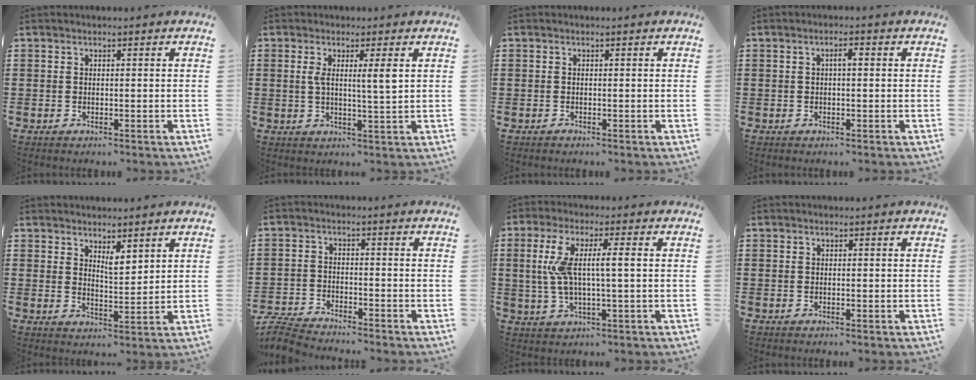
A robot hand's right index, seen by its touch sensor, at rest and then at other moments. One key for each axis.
{"total": 4.3, "fx": 1.1, "fy": 0.2, "fz": 4.2, "tx": -0.083, "ty": -0.003, "tz": 0.015}
{"total": 0.5, "fx": -0.5, "fy": 0.2, "fz": -0.1, "tx": 0.001, "ty": 0.002, "tz": -0.011}
{"total": 1.6, "fx": 0.1, "fy": 0.4, "fz": 1.5, "tx": -0.030, "ty": 0.004, "tz": 0.000}
{"total": 3.4, "fx": 3.0, "fy": 0.8, "fz": 1.4, "tx": -0.025, "ty": -0.008, "tz": 0.052}
{"total": 4.7, "fx": -4.6, "fy": 0.2, "fz": 0.8, "tx": -0.034, "ty": -0.006, "tz": -0.099}
{"total": 7.6, "fx": 0.8, "fy": 1.3, "fz": 7.4, "tx": -0.162, "ty": -0.009, "tz": 0.002}
{"total": 0.0}